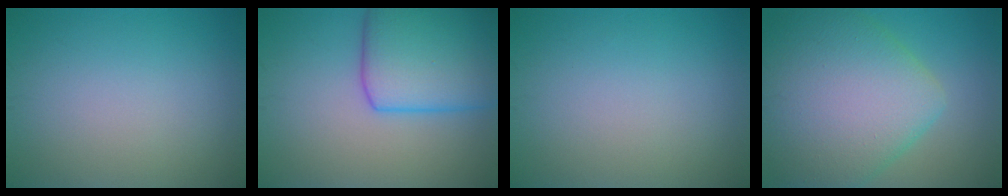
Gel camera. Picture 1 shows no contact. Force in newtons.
{"total": 8.4, "press": 8.4, "slide": 0.5}
{"total": 0.0}
{"total": 11.1, "press": 11.1, "slide": 0.4}